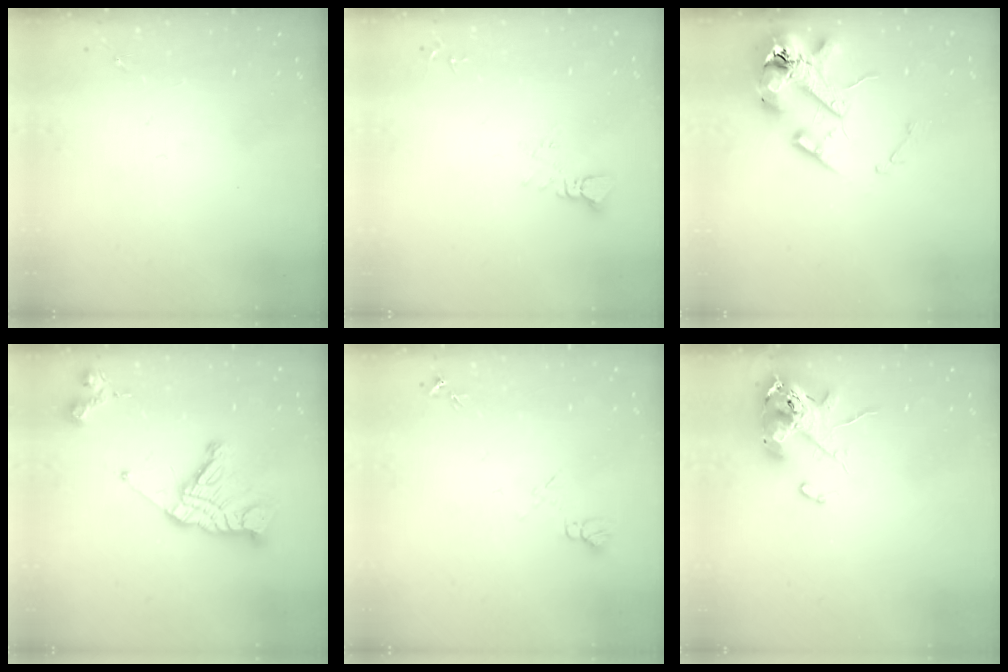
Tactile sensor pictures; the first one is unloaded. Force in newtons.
{"total": 3.8, "press": 3.8, "slide": 0.3}
{"total": 14.5, "press": 14.3, "slide": 2.0}
{"total": 16.2, "press": 16.1, "slide": 1.6}
{"total": 7.1, "press": 7.1, "slide": 0.7}
{"total": 12.0, "press": 11.9, "slide": 1.9}